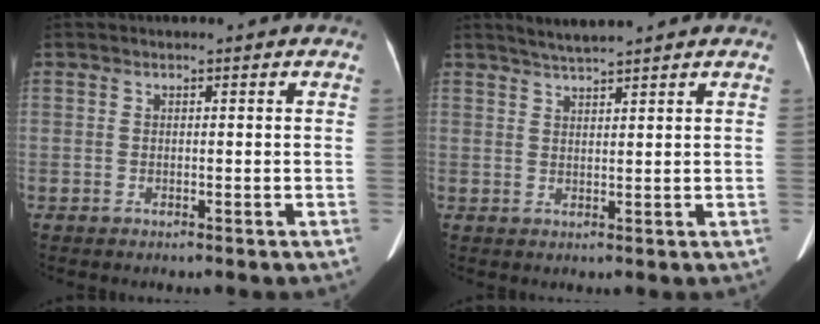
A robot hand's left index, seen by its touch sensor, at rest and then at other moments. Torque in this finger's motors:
{"motor_torque": [0.23, -0.23, -0.03, 0.00]}